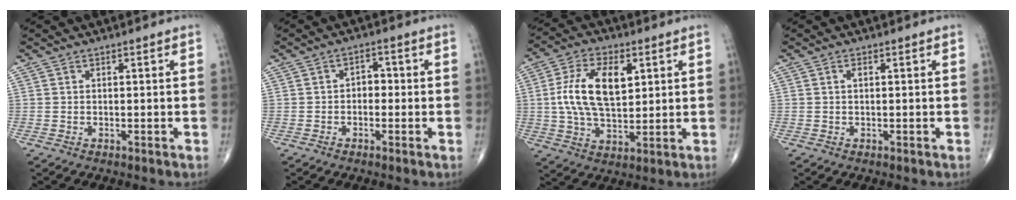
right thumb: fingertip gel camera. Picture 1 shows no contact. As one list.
[{"total": 2.9, "force": [-0.4, 2.0, 2.0], "torque": [-0.008, 0.014, -0.015]}, {"total": 13.6, "force": [2.7, 7.3, 11.1], "torque": [-0.202, -0.001, 0.051]}, {"total": 0.8, "force": [0.2, 0.3, 0.7], "torque": [-0.011, 0.001, 0.000]}]